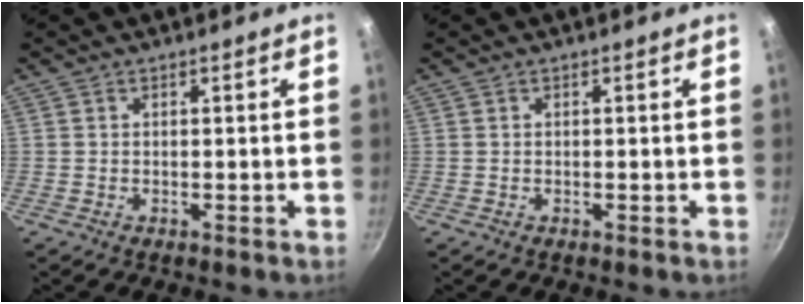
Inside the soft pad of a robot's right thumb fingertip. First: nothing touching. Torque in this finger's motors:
{"motor_torque": [-0.07, 0.12, -0.14, 0.05, 0.03]}